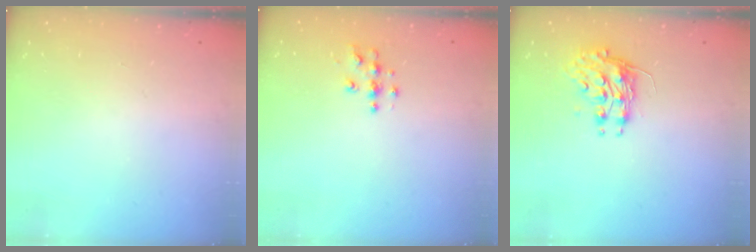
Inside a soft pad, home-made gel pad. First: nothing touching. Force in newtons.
{"total": 5.0, "press": 5.0, "slide": 0.2}
{"total": 8.4, "press": 8.4, "slide": 0.3}